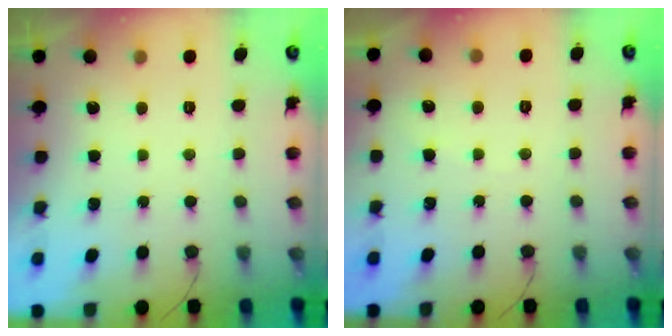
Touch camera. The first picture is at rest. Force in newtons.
{"total": 1.9, "press": 1.8, "slide": 0.2}